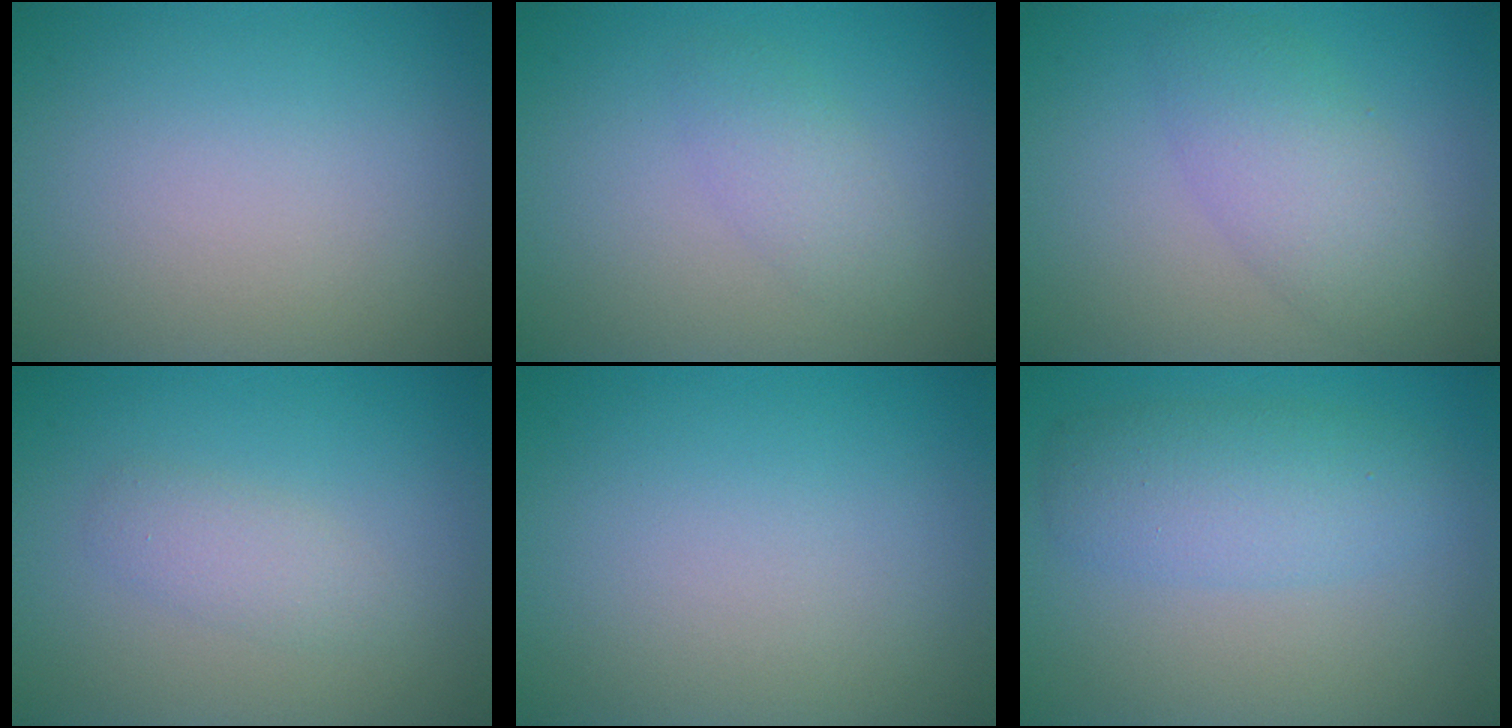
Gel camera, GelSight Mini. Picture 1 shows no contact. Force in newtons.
{"total": 2.0, "press": 2.0, "slide": 0.2}
{"total": 3.0, "press": 3.0, "slide": 0.1}
{"total": 2.4, "press": 2.4, "slide": 0.2}
{"total": 0.0}
{"total": 4.1, "press": 4.1, "slide": 0.2}